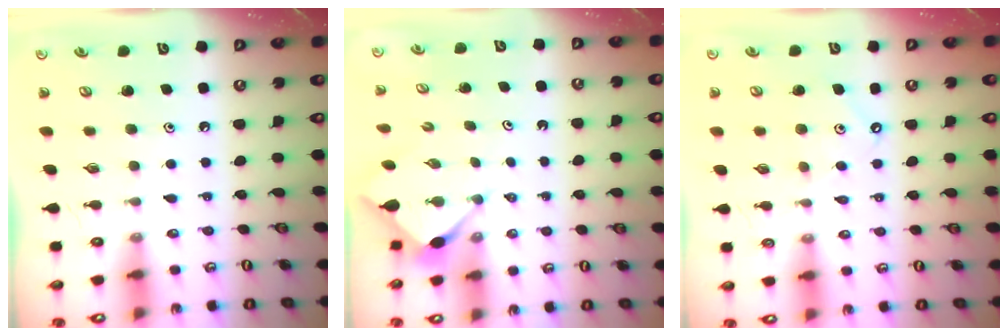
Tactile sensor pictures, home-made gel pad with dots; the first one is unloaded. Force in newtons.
{"total": 2.9, "press": 2.9, "slide": 0.4}
{"total": 6.1, "press": 6.1, "slide": 0.6}